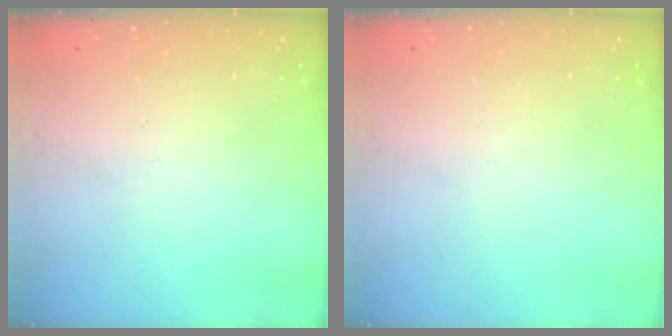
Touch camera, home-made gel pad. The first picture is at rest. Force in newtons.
{"total": 0.0}